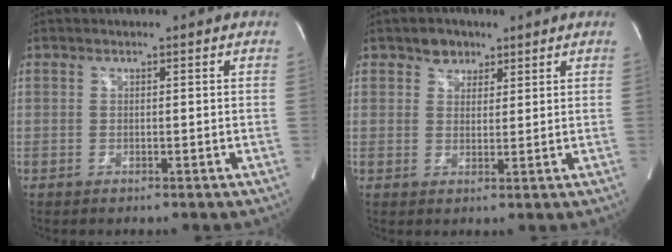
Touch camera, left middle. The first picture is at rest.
{"total": 3.2, "force": [2.1, 2.3, 0.7], "torque": [-0.008, 0.006, 0.033]}